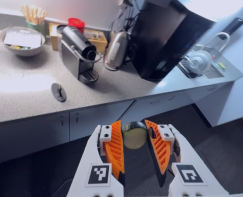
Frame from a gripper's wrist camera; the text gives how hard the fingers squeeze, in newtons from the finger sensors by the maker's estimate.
{"total": 11.0, "left": 11.0, "right": 10.9}